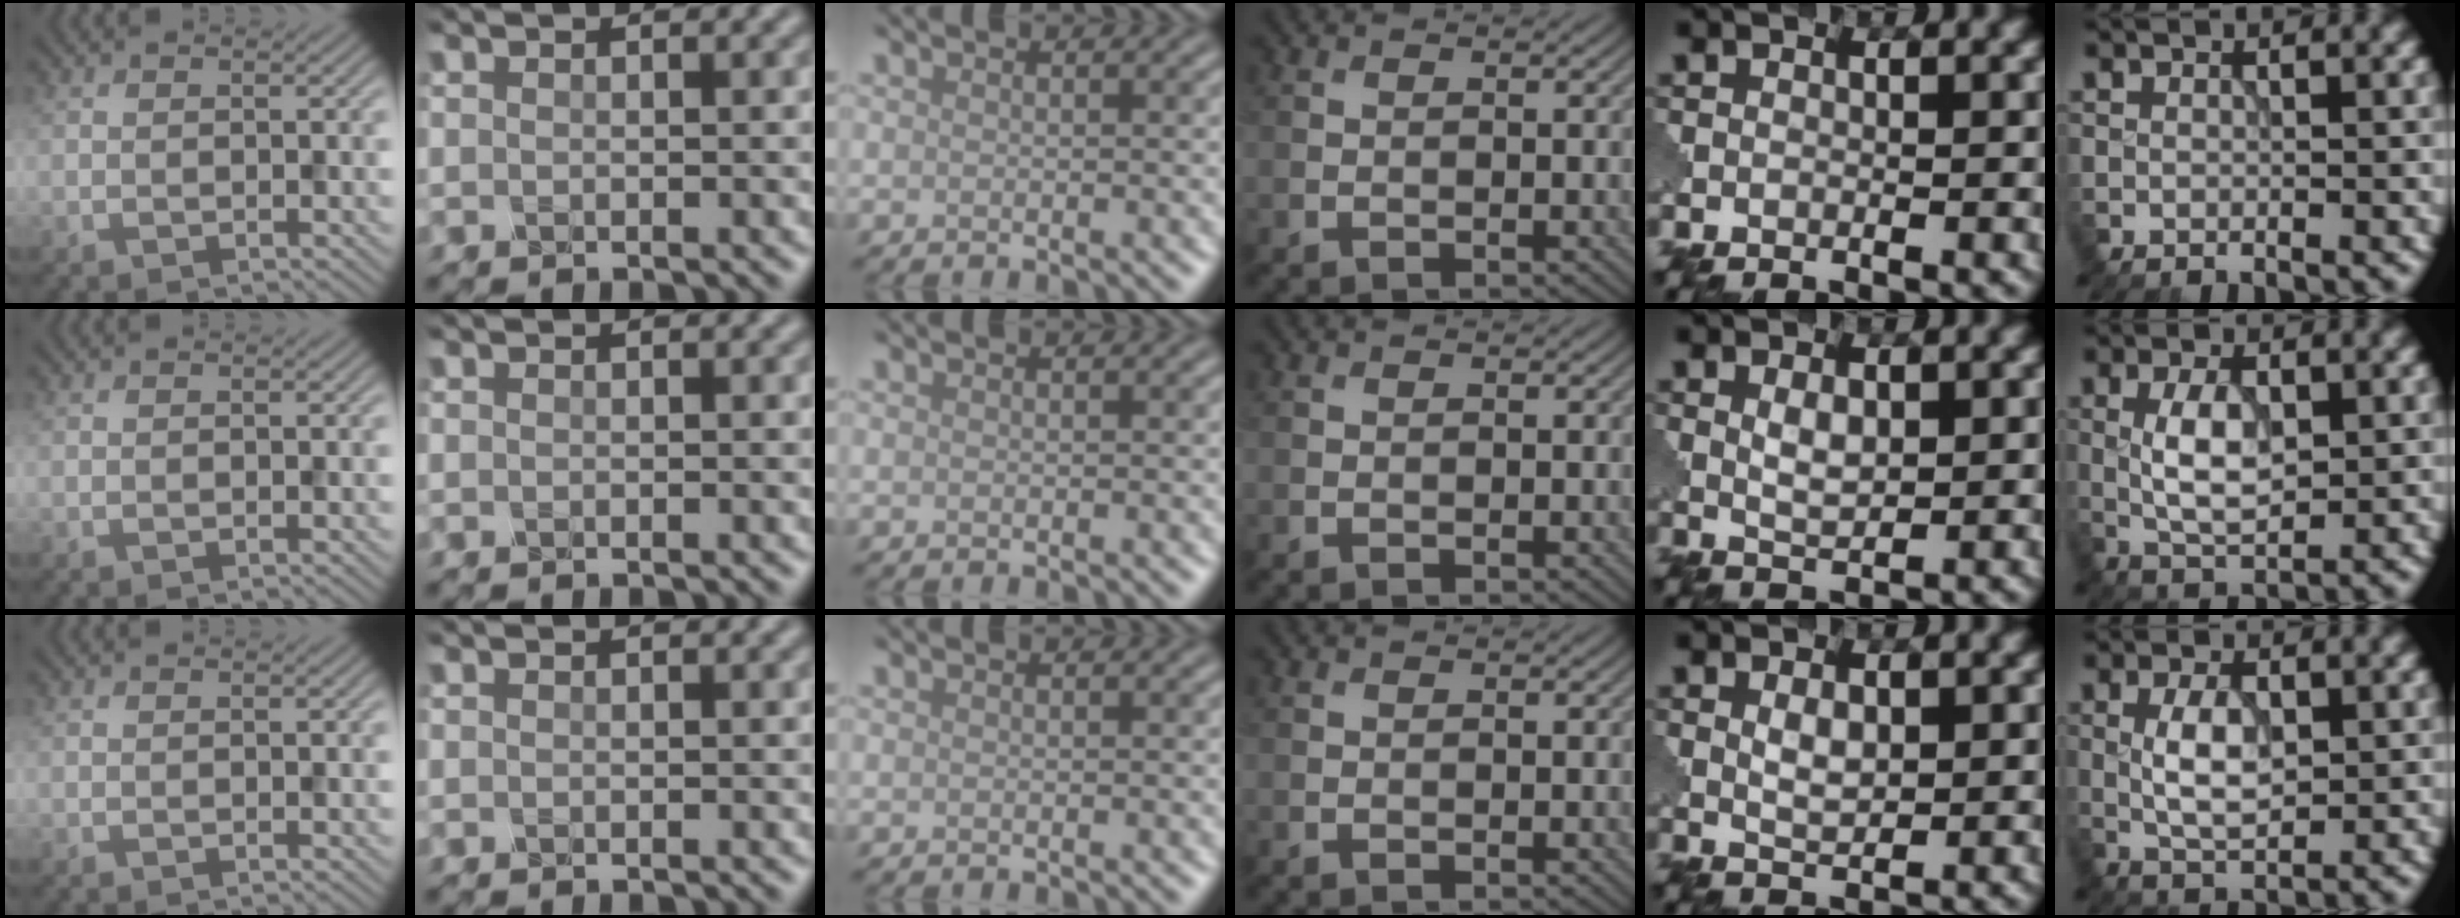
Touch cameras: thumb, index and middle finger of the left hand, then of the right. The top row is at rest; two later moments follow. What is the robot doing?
{"motion": "close", "object": "eyeshadow palette"}